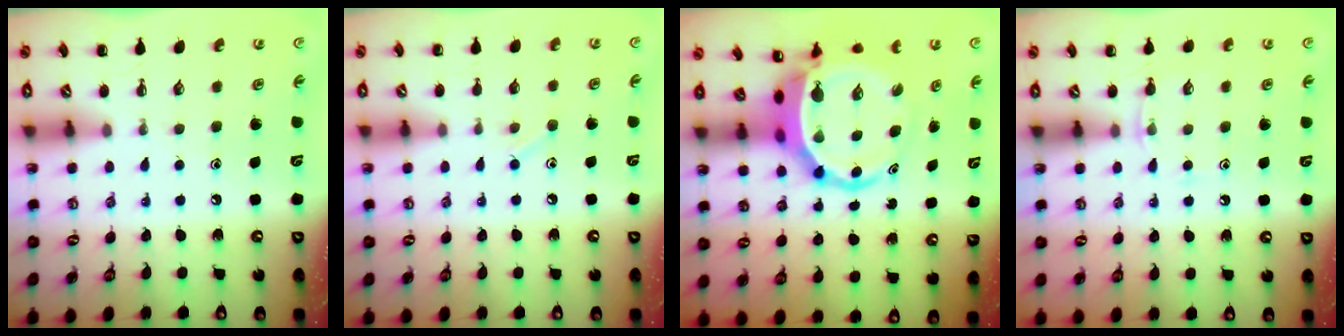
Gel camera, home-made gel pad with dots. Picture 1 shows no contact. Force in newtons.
{"total": 6.1, "press": 5.8, "slide": 1.9}
{"total": 7.7, "press": 7.4, "slide": 2.2}
{"total": 5.8, "press": 5.5, "slide": 1.9}